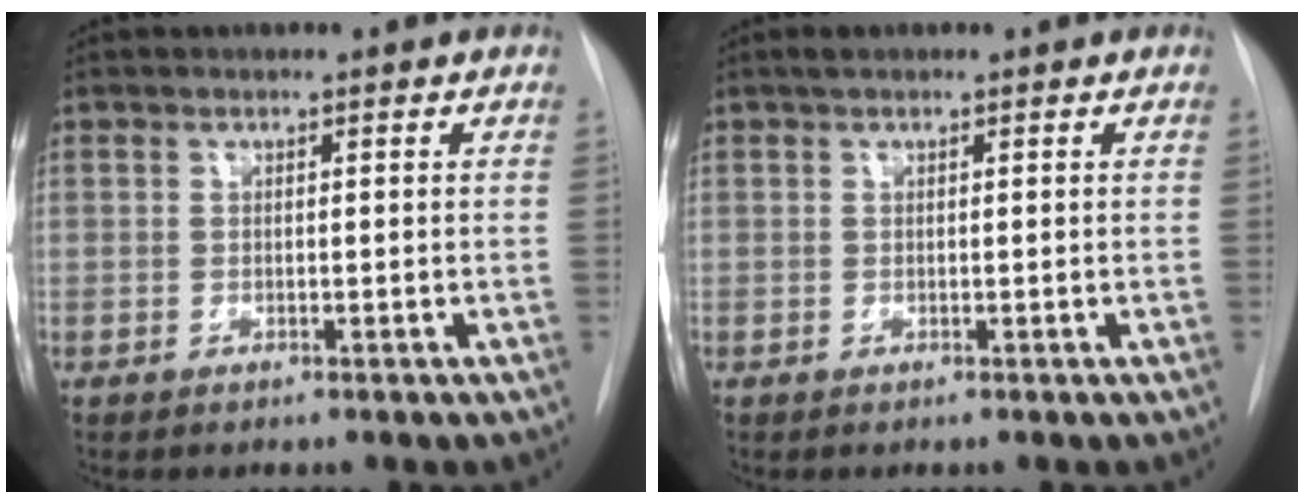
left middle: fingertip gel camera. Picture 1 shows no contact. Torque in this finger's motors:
{"motor_torque": [0.29, -0.25, -0.03, 0.00]}